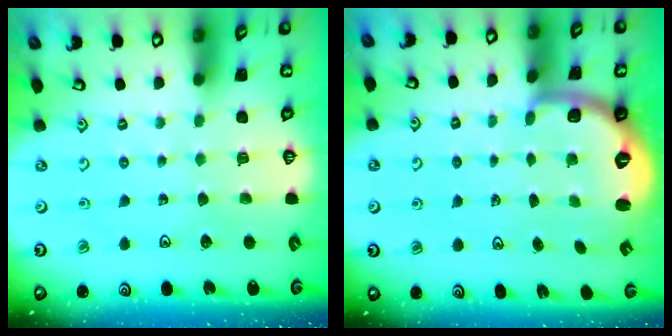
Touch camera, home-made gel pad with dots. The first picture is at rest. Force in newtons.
{"total": 2.5, "press": 1.9, "slide": 1.6}